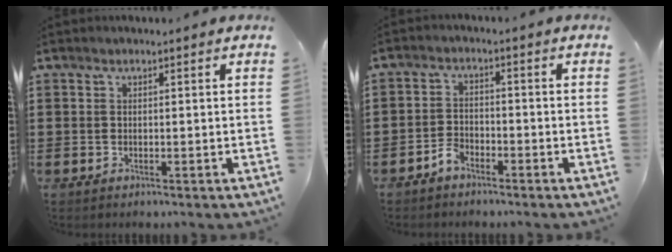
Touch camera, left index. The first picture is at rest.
{"total": 2.7, "force": [-2.3, 1.1, 0.9], "torque": [-0.028, 0.003, -0.049]}